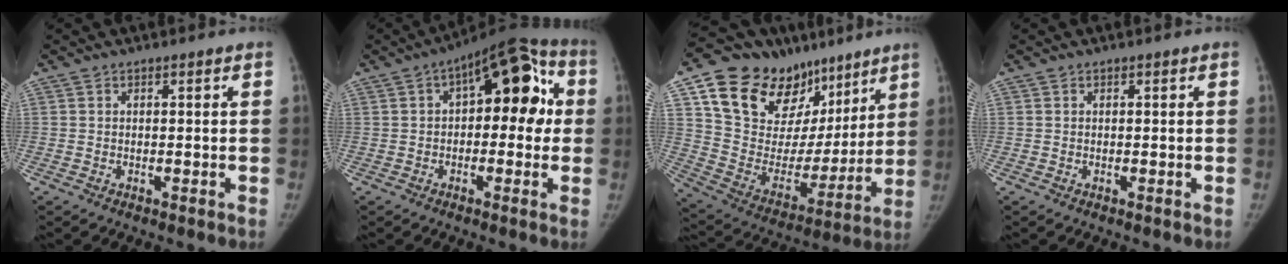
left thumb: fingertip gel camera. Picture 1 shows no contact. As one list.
[{"total": 16.3, "force": [2.7, 8.5, 13.6], "torque": [-0.133, 0.042, 0.027]}, {"total": 28.6, "force": [16.8, 16.8, 15.9], "torque": [-0.217, -0.018, 0.288]}, {"total": 0.0}]